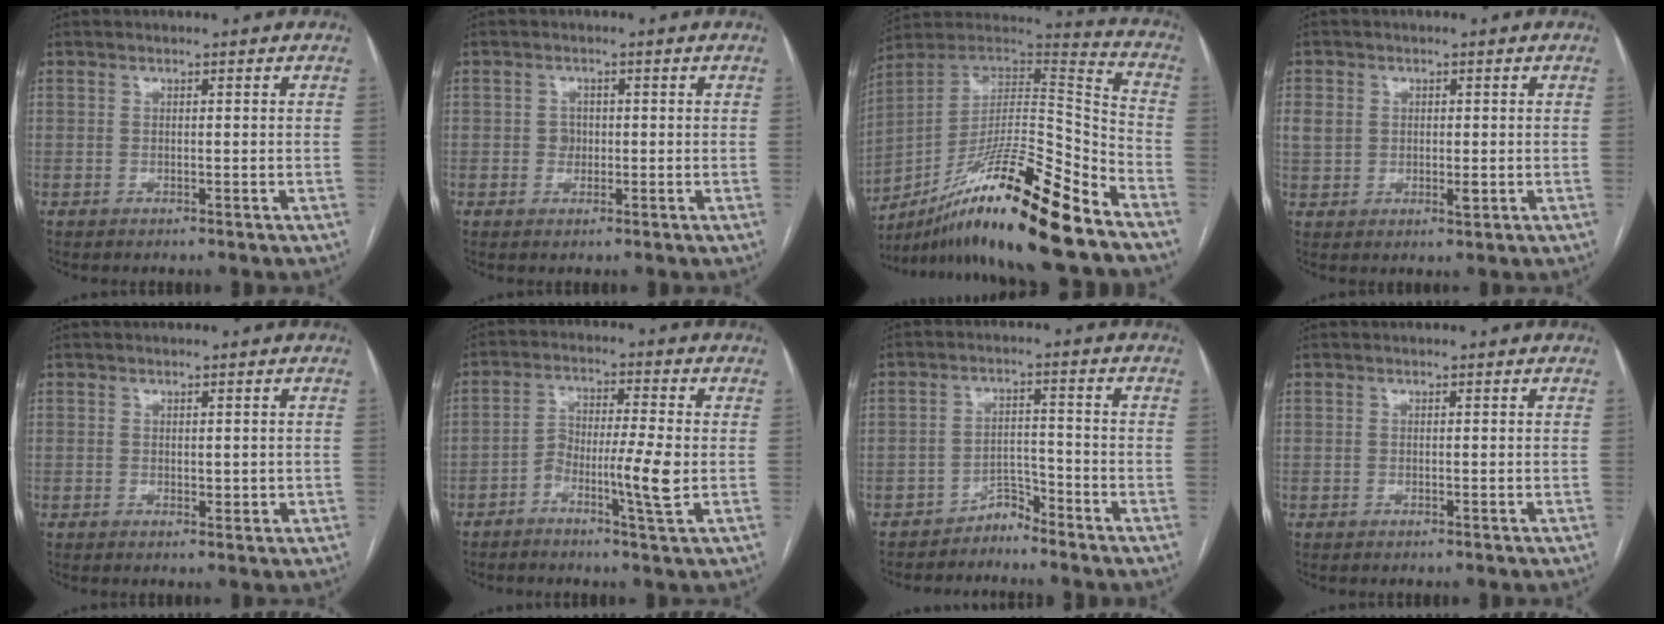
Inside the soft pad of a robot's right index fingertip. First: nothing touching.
{"total": 1.9, "force": [-0.1, 1.7, 0.8], "torque": [-0.010, 0.004, -0.001]}
{"total": 23.1, "force": [-16.1, 1.1, 16.4], "torque": [-0.273, -0.001, -0.282]}
{"total": 4.4, "force": [0.4, 3.2, 3.1], "torque": [-0.059, 0.006, 0.011]}
{"total": 1.7, "force": [0.1, 1.0, 1.4], "torque": [-0.019, -0.003, 0.005]}
{"total": 6.8, "force": [-2.2, 0.4, 6.4], "torque": [-0.117, 0.005, -0.040]}
{"total": 3.2, "force": [-3.0, 0.9, 0.1], "torque": [0.010, -0.001, -0.051]}
{"total": 0.0}